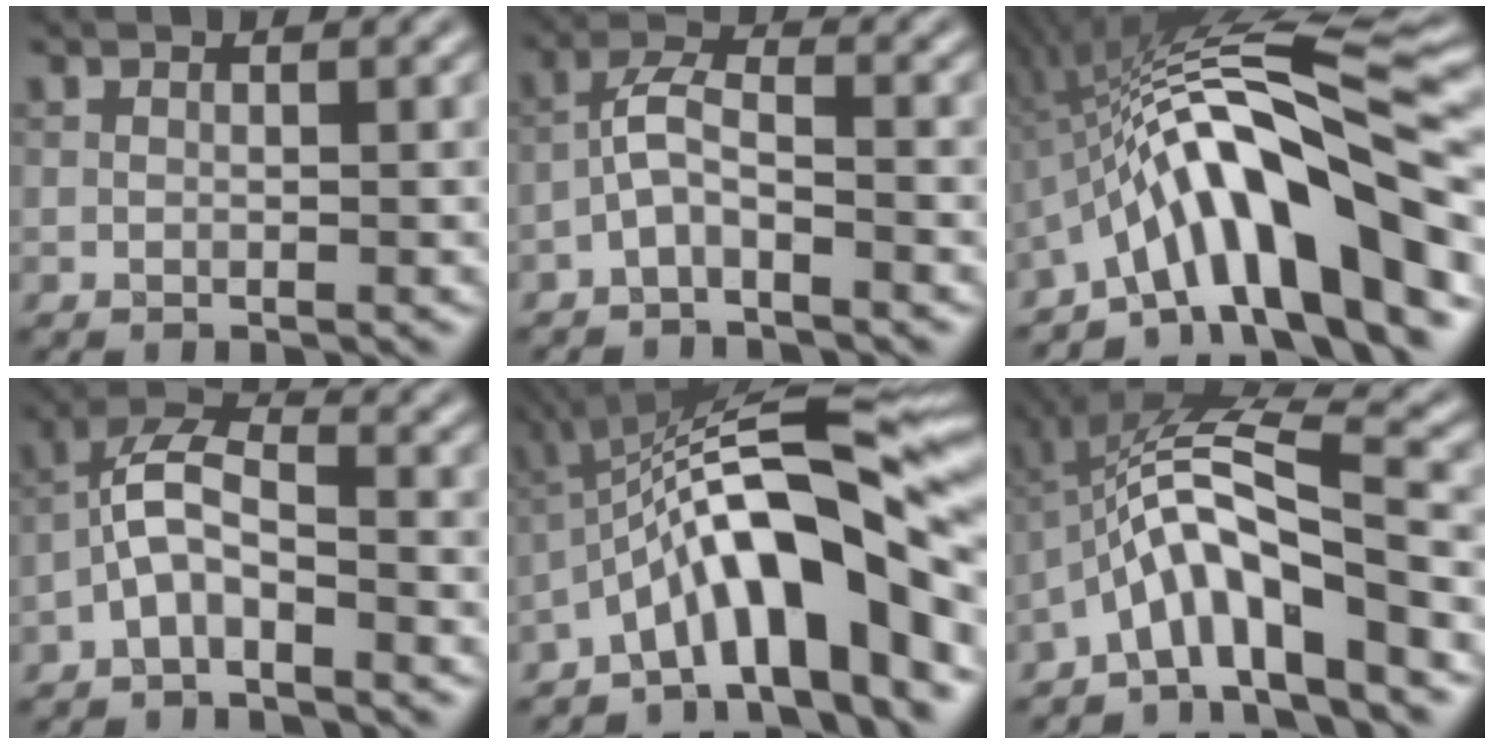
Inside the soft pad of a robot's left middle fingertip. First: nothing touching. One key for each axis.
{"total": 2.7, "fx": -1.7, "fy": 0.8, "fz": 2.0, "tx": -0.044, "ty": 0.012, "tz": -0.043}
{"total": 13.8, "fx": -4.8, "fy": 3.0, "fz": 12.6, "tx": -0.187, "ty": 0.031, "tz": -0.078}
{"total": 4.0, "fx": -2.1, "fy": 1.5, "fz": 3.0, "tx": -0.062, "ty": 0.018, "tz": -0.050}
{"total": 12.9, "fx": -4.4, "fy": 3.3, "fz": 11.7, "tx": -0.167, "ty": 0.025, "tz": -0.076}
{"total": 8.1, "fx": -3.7, "fy": 1.7, "fz": 6.9, "tx": -0.125, "ty": 0.021, "tz": -0.073}